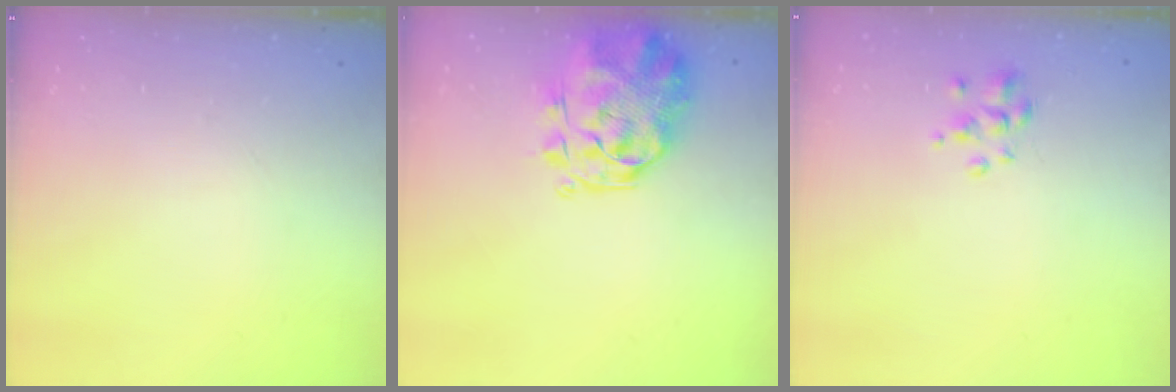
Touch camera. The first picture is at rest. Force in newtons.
{"total": 3.4, "press": 3.0, "slide": 1.6}
{"total": 2.7, "press": 2.5, "slide": 0.9}